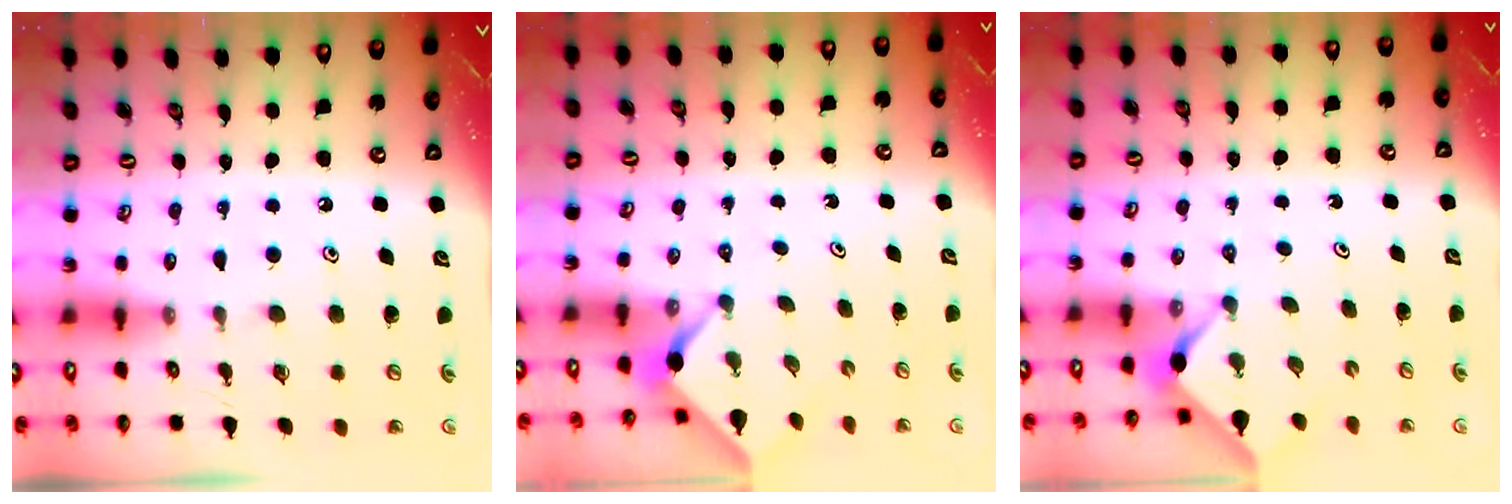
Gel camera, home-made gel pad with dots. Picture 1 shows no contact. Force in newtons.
{"total": 2.3, "press": 2.3, "slide": 0.2}
{"total": 2.9, "press": 2.9, "slide": 0.3}